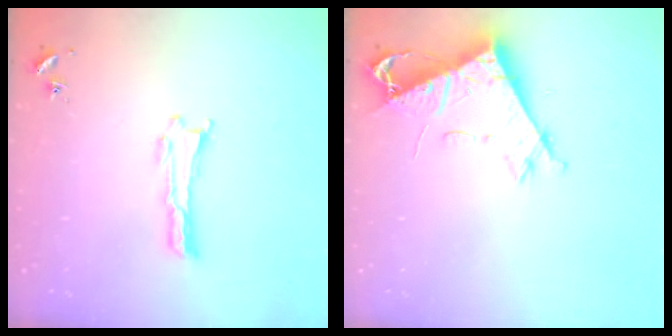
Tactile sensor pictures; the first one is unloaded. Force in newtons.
{"total": 7.7, "press": 7.6, "slide": 1.2}